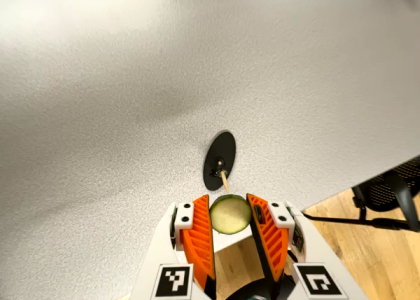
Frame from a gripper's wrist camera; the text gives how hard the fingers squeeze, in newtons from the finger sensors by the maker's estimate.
{"total": 9.0, "left": 8.9, "right": 9.1}